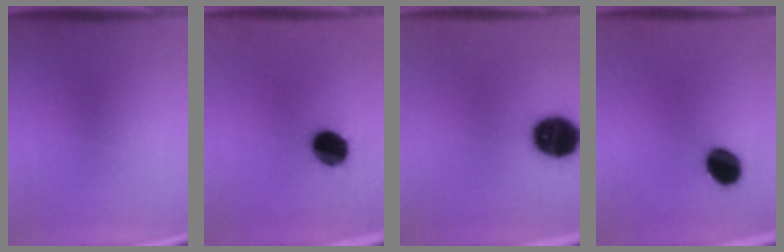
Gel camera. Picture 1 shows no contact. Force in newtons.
{"total": 10.7}
{"total": 14.8}
{"total": 9.1}